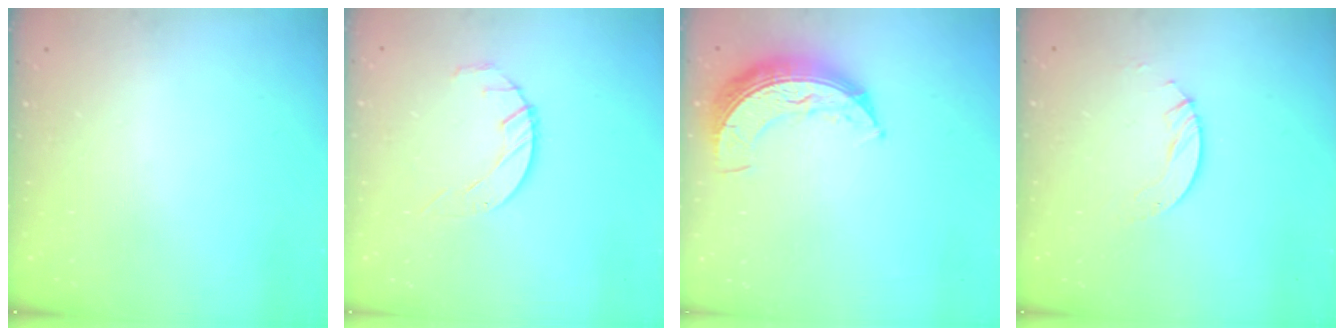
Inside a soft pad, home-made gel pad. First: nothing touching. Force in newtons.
{"total": 3.2, "press": 3.2, "slide": 0.4}
{"total": 9.5, "press": 9.5, "slide": 0.5}
{"total": 3.0, "press": 3.0, "slide": 0.2}